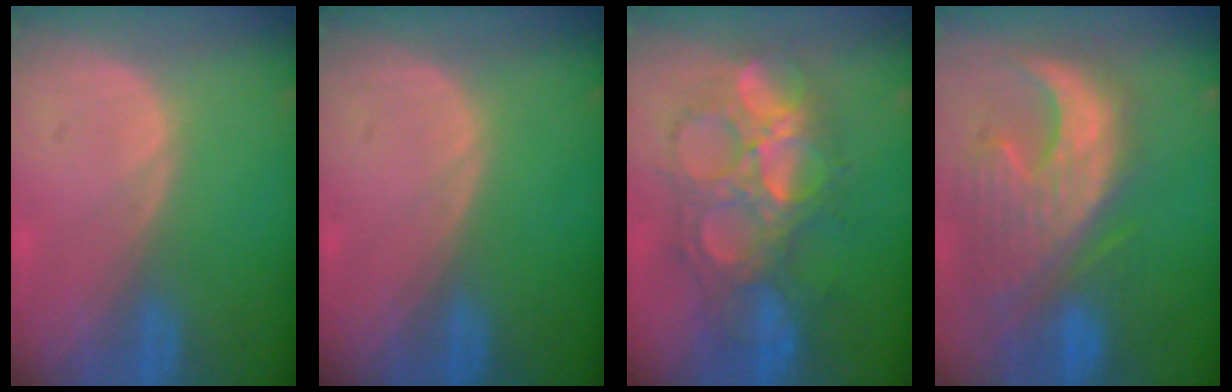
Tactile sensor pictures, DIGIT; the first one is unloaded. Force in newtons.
{"total": 0.0}
{"total": 10.2, "press": 10.1, "slide": 0.7}
{"total": 12.8, "press": 11.2, "slide": 6.2}